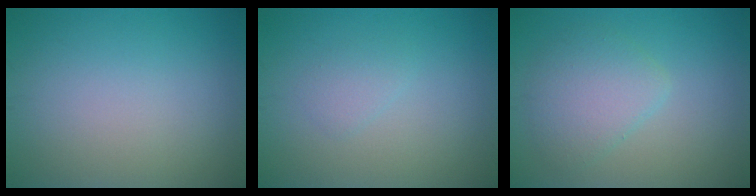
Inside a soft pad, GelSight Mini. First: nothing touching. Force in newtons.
{"total": 1.1, "press": 1.1, "slide": 0.1}
{"total": 3.3, "press": 3.3, "slide": 0.2}